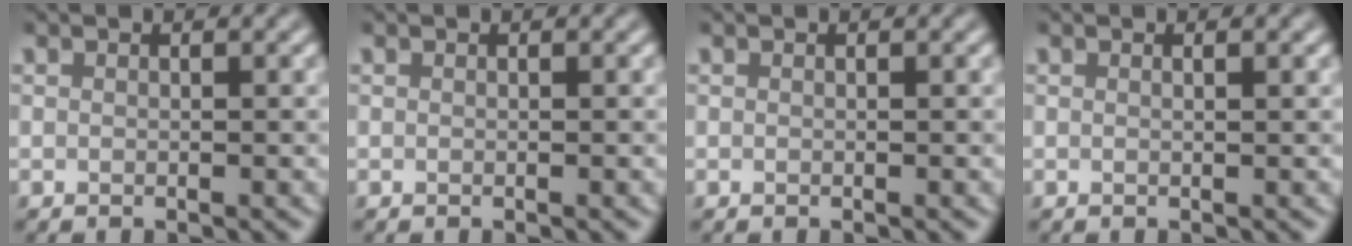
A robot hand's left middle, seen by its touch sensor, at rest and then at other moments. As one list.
[{"total": 0.0}, {"total": 0.0}, {"total": 0.7, "force": [0.4, 0.2, 0.6], "torque": [-0.007, -0.002, 0.000]}]